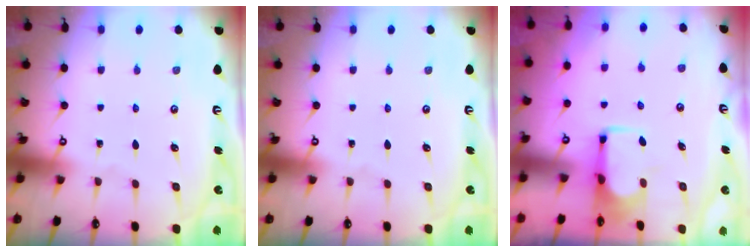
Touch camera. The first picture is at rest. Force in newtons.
{"total": 0.0}
{"total": 3.2, "press": 3.2, "slide": 0.5}